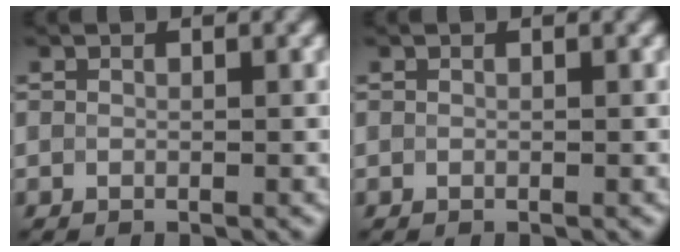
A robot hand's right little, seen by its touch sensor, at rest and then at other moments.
{"total": 0.0}